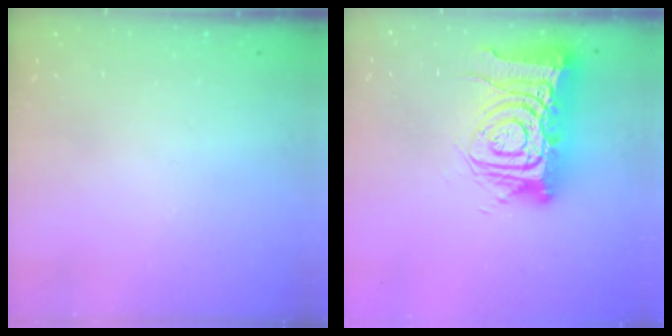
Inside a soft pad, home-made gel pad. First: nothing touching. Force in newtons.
{"total": 17.8, "press": 17.7, "slide": 1.9}